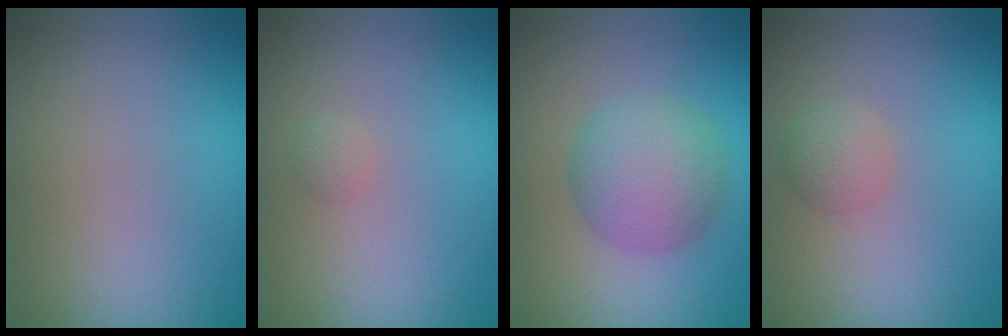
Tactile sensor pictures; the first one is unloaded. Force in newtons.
{"total": 0.6, "press": 0.6, "slide": 0.1}
{"total": 5.3, "press": 5.3, "slide": 0.1}
{"total": 1.6, "press": 1.6, "slide": 0.0}